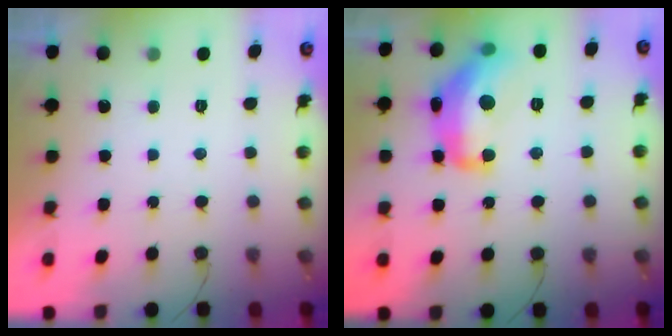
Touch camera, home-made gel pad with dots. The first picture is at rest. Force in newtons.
{"total": 18.4, "press": 18.4, "slide": 1.0}